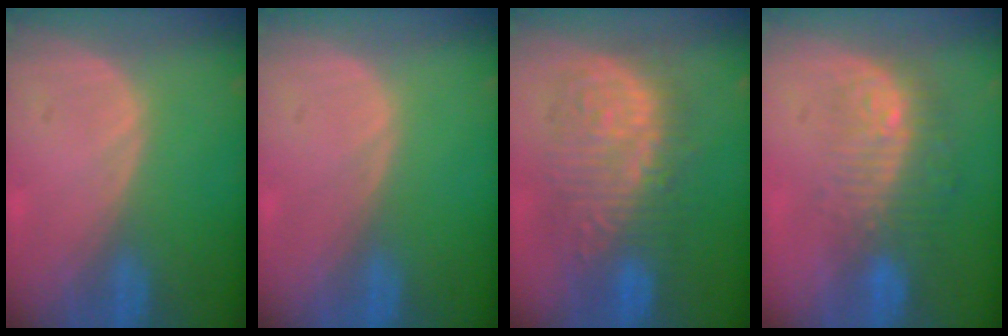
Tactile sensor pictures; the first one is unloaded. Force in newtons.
{"total": 0.0}
{"total": 10.7, "press": 10.6, "slide": 0.7}
{"total": 9.7, "press": 8.3, "slide": 5.1}